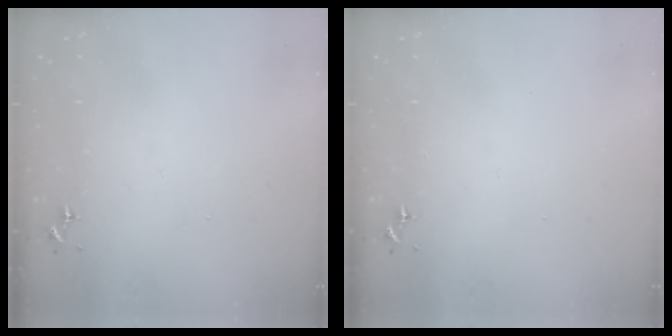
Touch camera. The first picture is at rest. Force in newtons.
{"total": 0.0}